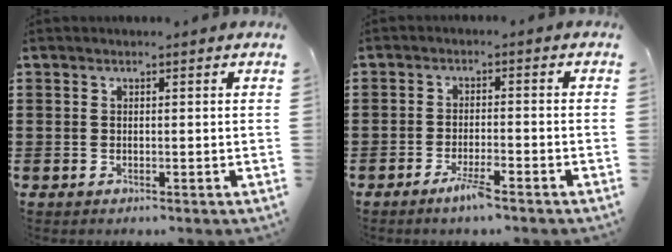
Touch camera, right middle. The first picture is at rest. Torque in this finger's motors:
{"motor_torque": [2.14, 0.00, 0.16, 0.09]}